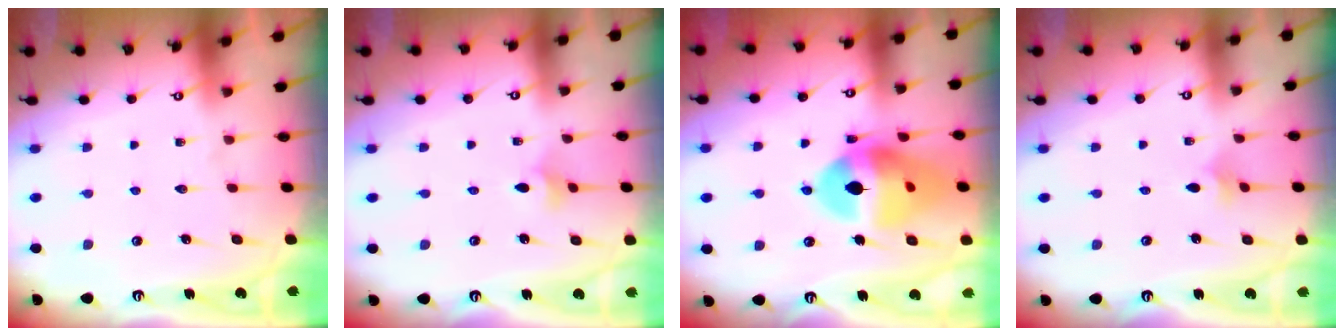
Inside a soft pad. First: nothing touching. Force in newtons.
{"total": 3.4, "press": 3.3, "slide": 0.7}
{"total": 17.9, "press": 17.8, "slide": 2.0}
{"total": 2.0, "press": 1.9, "slide": 0.5}